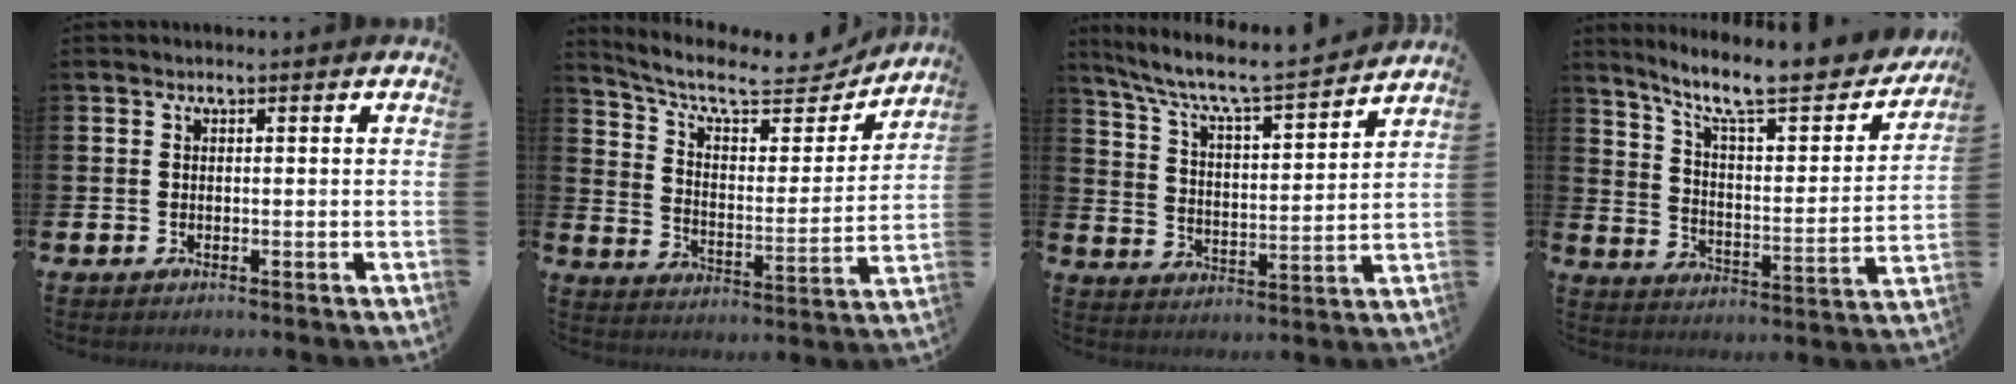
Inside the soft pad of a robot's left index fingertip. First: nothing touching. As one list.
[{"total": 9.1, "force": [7.9, 2.7, 3.6], "torque": [-0.095, -0.058, 0.132]}, {"total": 7.7, "force": [6.9, 0.9, 3.2], "torque": [-0.095, -0.050, 0.113]}, {"total": 10.7, "force": [8.8, 2.2, 5.5], "torque": [-0.130, -0.061, 0.144]}]